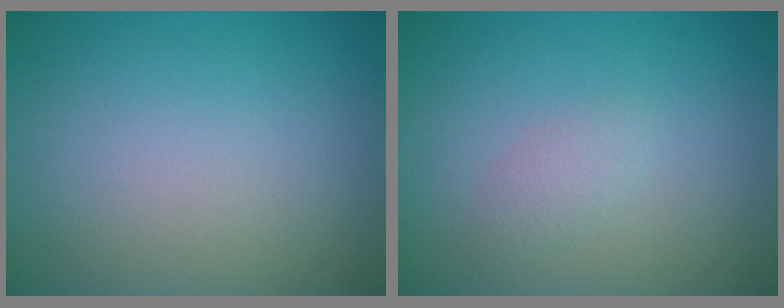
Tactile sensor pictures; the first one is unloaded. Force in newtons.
{"total": 1.2, "press": 1.2, "slide": 0.0}